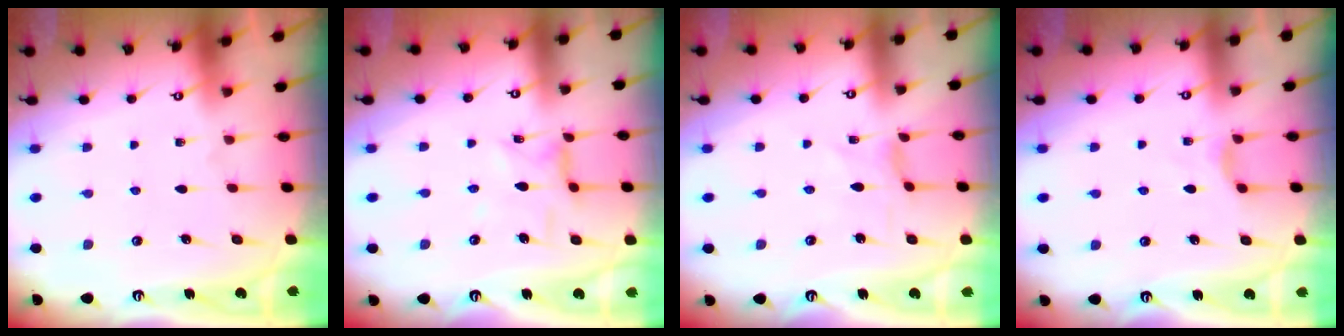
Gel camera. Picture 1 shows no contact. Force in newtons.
{"total": 3.0, "press": 2.9, "slide": 0.4}
{"total": 0.6, "press": 0.6, "slide": 0.2}
{"total": 3.6, "press": 3.5, "slide": 0.7}